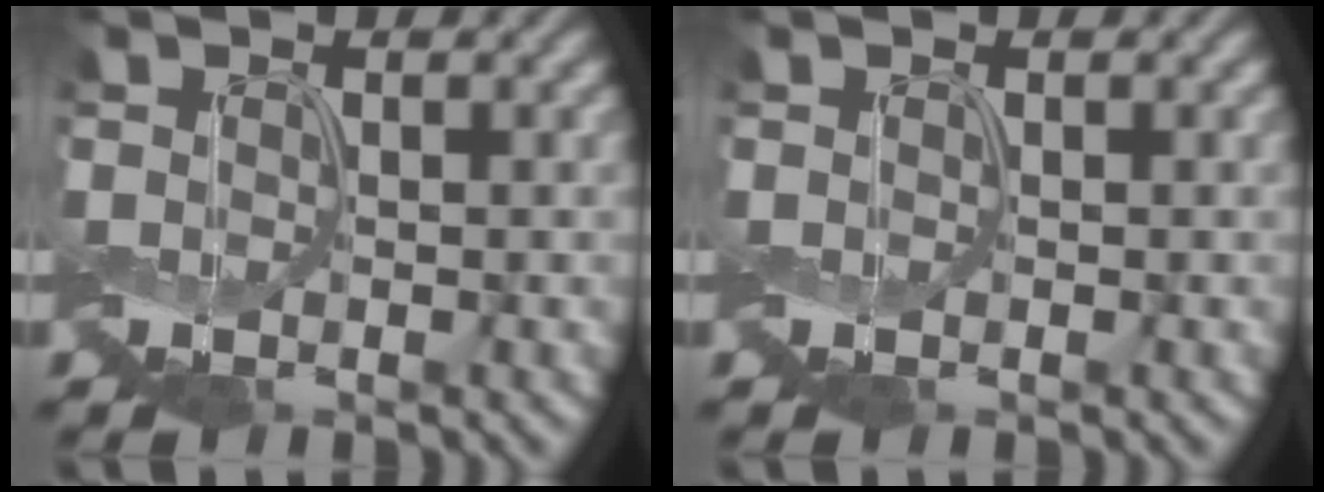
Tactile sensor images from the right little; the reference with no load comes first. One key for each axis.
{"total": 0.0}